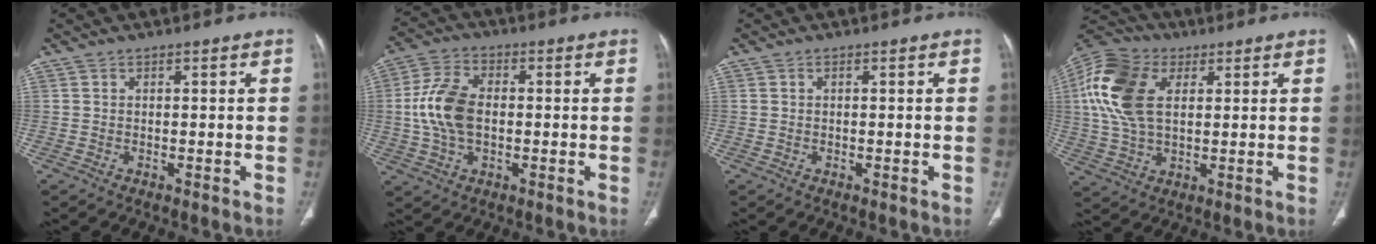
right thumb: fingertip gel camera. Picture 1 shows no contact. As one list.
[{"total": 10.7, "force": [-0.1, 6.6, 8.4], "torque": [-0.174, 0.014, -0.004]}, {"total": 0.0}, {"total": 15.8, "force": [4.0, 9.8, 11.8], "torque": [-0.244, 0.008, 0.072]}]